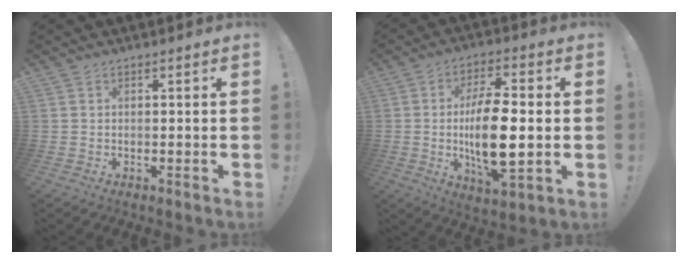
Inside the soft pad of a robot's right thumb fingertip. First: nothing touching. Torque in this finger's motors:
{"motor_torque": [0.12, 1.39, 0.68, 0.41, 0.14]}